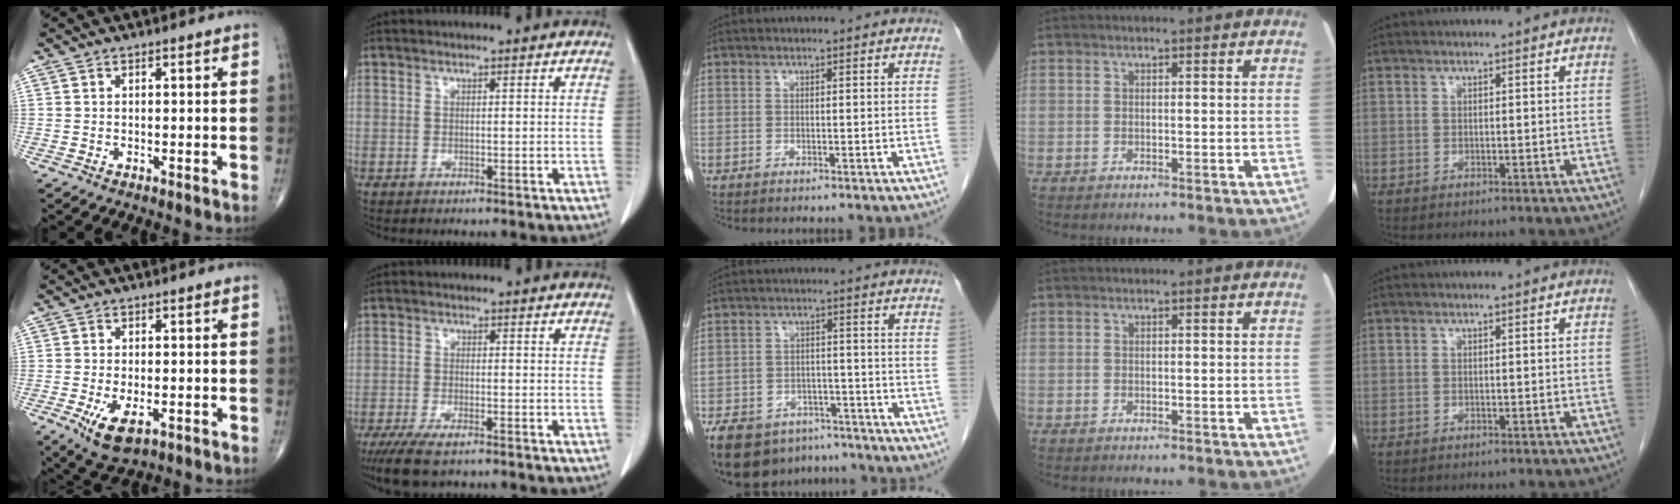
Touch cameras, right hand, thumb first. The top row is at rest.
{"thumb": {"total": 6.7, "force": [-2.5, 3.2, 5.4], "torque": [-0.098, -0.006, -0.034]}, "index": {"total": 6.6, "force": [-4.9, 1.5, 4.1], "torque": [-0.073, -0.016, -0.082]}, "middle": {"total": 14.9, "force": [-11.3, 7.9, 5.6], "torque": [-0.113, 0.006, -0.155]}}